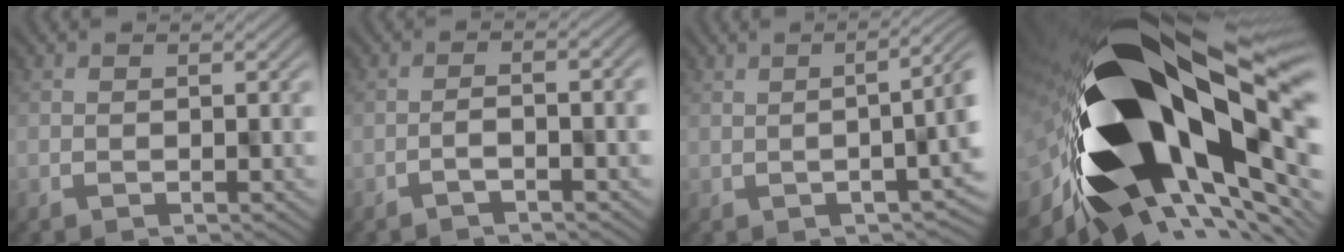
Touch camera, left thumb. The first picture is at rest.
{"total": 2.6, "force": [-1.4, 0.5, 2.1], "torque": [-0.023, 0.009, -0.028]}
{"total": 3.8, "force": [0.6, 0.5, 3.8], "torque": [-0.048, 0.006, 0.010]}
{"total": 21.3, "force": [-0.1, 10.3, 18.7], "torque": [-0.356, -0.068, 0.001]}